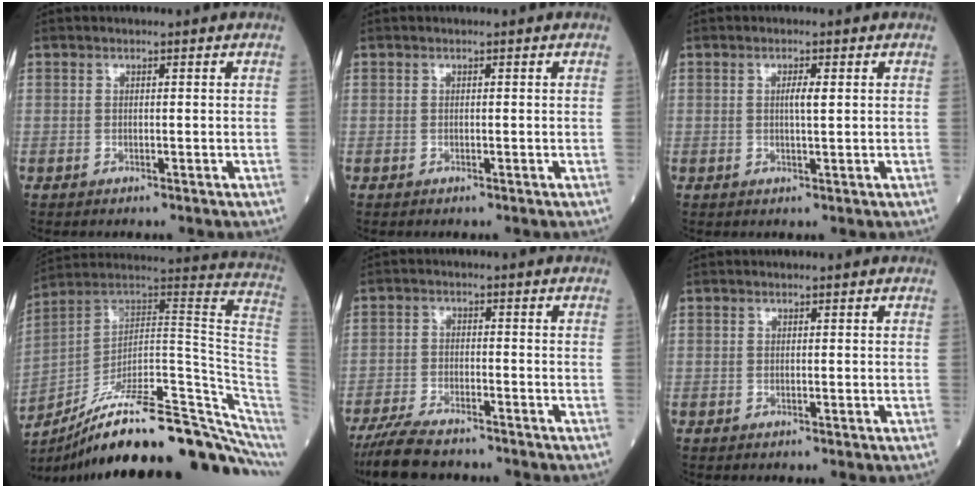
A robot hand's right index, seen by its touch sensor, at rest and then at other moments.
{"total": 0.0}
{"total": 1.8, "force": [0.4, 0.1, 1.8], "torque": [-0.033, 0.001, 0.006]}
{"total": 27.6, "force": [-19.3, 3.8, 19.4], "torque": [-0.185, 0.043, -0.292]}
{"total": 8.9, "force": [-7.7, 1.6, 4.1], "torque": [-0.074, -0.022, -0.131]}
{"total": 0.0}